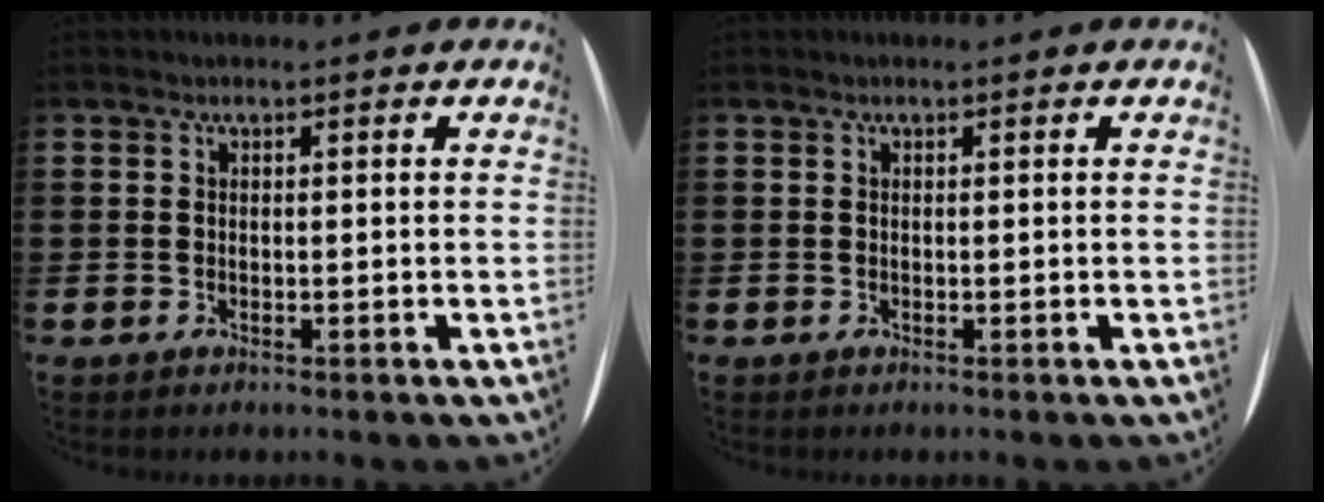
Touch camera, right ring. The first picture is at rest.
{"total": 0.0}